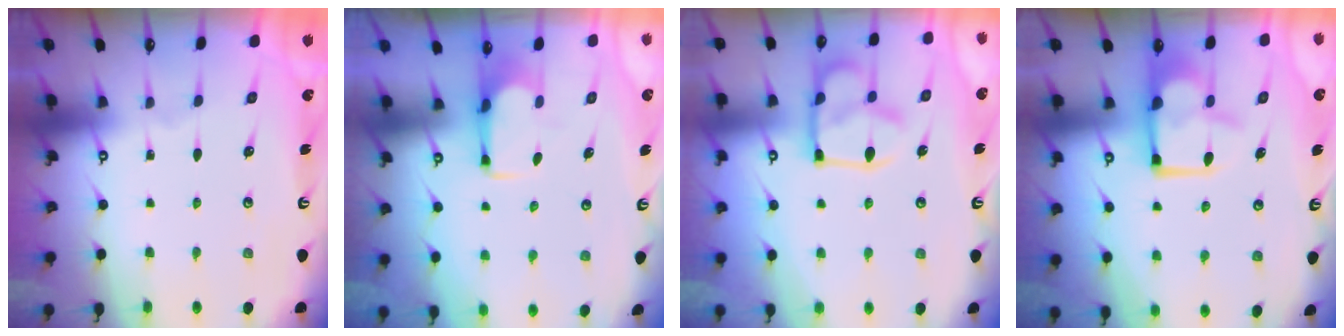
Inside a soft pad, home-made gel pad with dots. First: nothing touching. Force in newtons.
{"total": 2.6, "press": 2.5, "slide": 0.8}
{"total": 16.1, "press": 16.0, "slide": 1.3}
{"total": 5.6, "press": 5.5, "slide": 0.8}